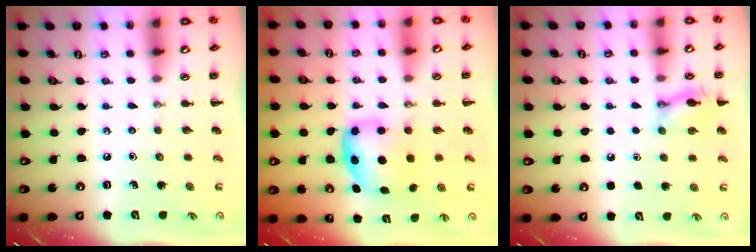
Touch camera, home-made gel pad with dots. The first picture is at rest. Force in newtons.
{"total": 6.1, "press": 6.1, "slide": 0.5}
{"total": 1.6, "press": 1.6, "slide": 0.1}